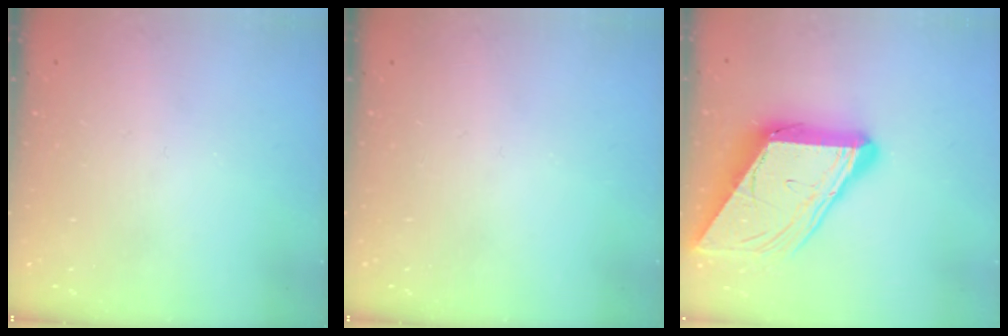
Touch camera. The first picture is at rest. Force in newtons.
{"total": 0.0}
{"total": 17.6, "press": 17.5, "slide": 1.9}